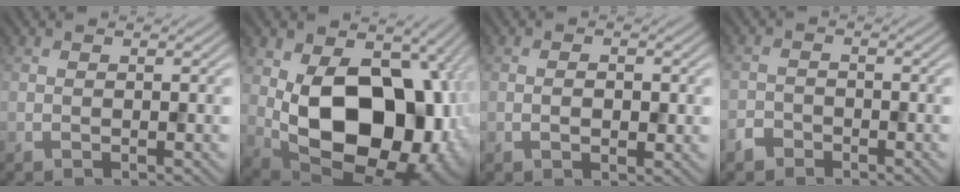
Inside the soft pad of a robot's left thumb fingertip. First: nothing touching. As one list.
[{"total": 19.4, "force": [-0.4, 12.8, 14.5], "torque": [-0.226, -0.052, 0.016]}, {"total": 2.3, "force": [-0.5, 1.2, 1.9], "torque": [-0.031, -0.003, -0.004]}, {"total": 1.9, "force": [-1.6, 1.0, 0.4], "torque": [-0.009, 0.003, -0.032]}]